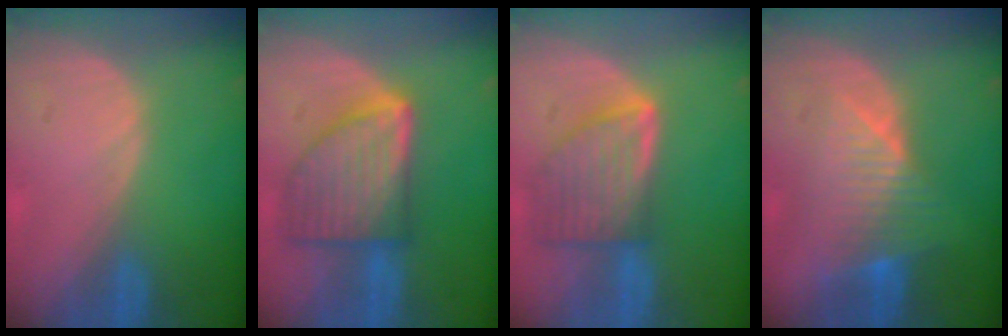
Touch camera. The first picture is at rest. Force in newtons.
{"total": 9.3, "press": 9.3, "slide": 0.4}
{"total": 8.1, "press": 7.2, "slide": 3.6}
{"total": 8.1, "press": 6.9, "slide": 4.3}